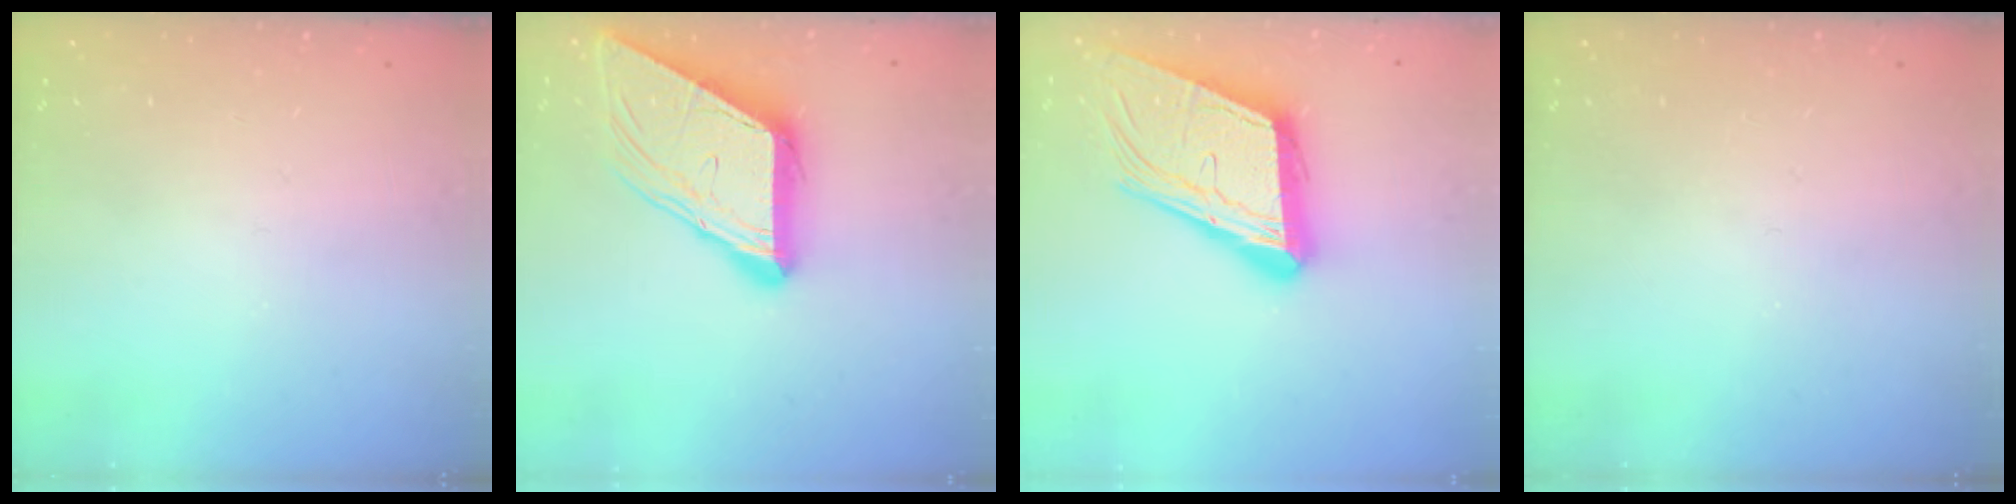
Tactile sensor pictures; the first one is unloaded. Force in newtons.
{"total": 11.8, "press": 11.7, "slide": 1.2}
{"total": 20.4, "press": 20.0, "slide": 3.9}
{"total": 0.0}